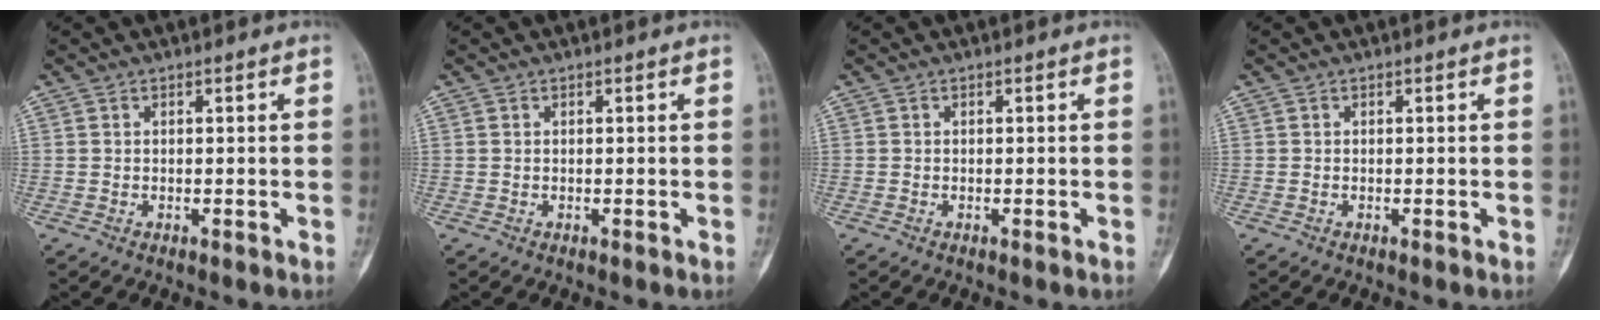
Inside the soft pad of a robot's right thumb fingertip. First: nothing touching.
{"total": 0.0}
{"total": 0.0}
{"total": 0.0}